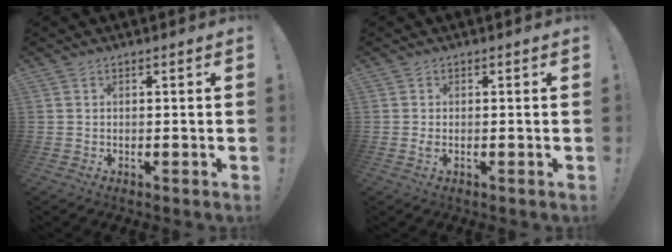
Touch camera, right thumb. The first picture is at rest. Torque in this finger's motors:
{"motor_torque": [0.36, -0.60, 0.27, -0.08, 0.00]}